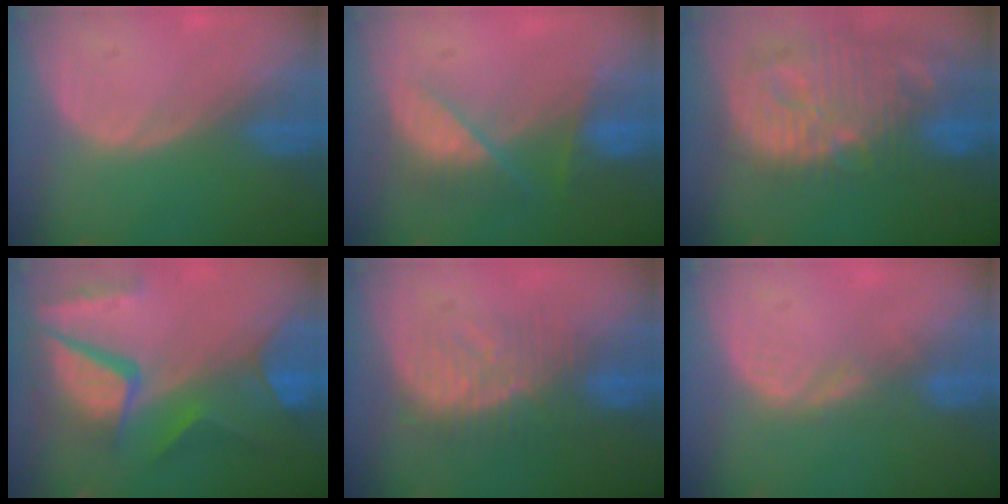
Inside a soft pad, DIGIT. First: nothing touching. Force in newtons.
{"total": 7.1, "press": 6.3, "slide": 3.2}
{"total": 14.5, "press": 12.7, "slide": 7.1}
{"total": 11.3, "press": 9.4, "slide": 6.4}
{"total": 8.1, "press": 7.9, "slide": 1.7}
{"total": 2.7, "press": 2.1, "slide": 1.7}